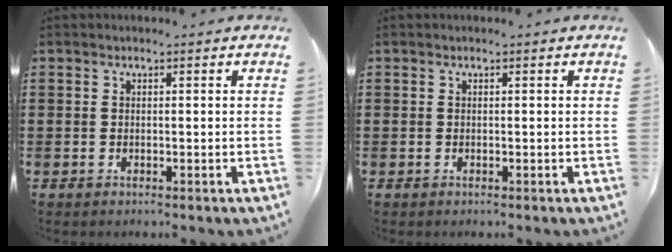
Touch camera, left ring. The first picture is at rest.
{"total": 0.0}